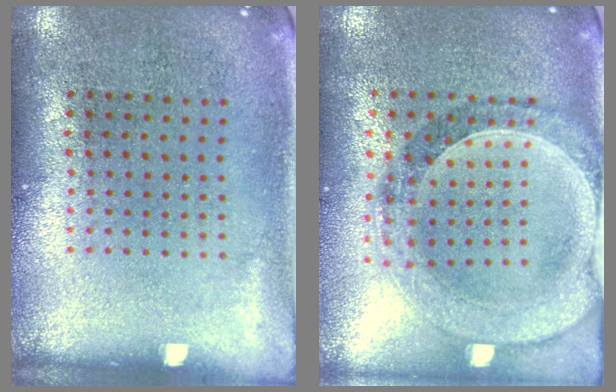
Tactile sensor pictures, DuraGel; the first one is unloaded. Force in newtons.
{"total": 1.4, "press": 1.4, "slide": 0.3}